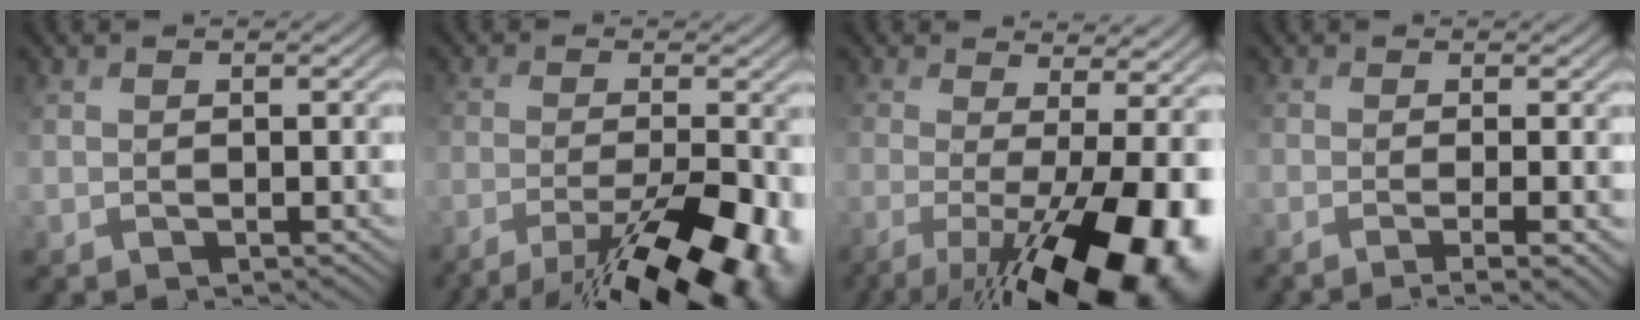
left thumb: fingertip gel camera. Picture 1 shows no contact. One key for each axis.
{"total": 12.7, "fx": -8.4, "fy": 3.3, "fz": 8.9, "tx": -0.149, "ty": -0.022, "tz": -0.117}
{"total": 17.1, "fx": -5.5, "fy": 5.8, "fz": 15.2, "tx": -0.223, "ty": -0.023, "tz": -0.070}
{"total": 4.9, "fx": -1.7, "fy": 1.1, "fz": 4.5, "tx": -0.070, "ty": -0.008, "tz": -0.034}